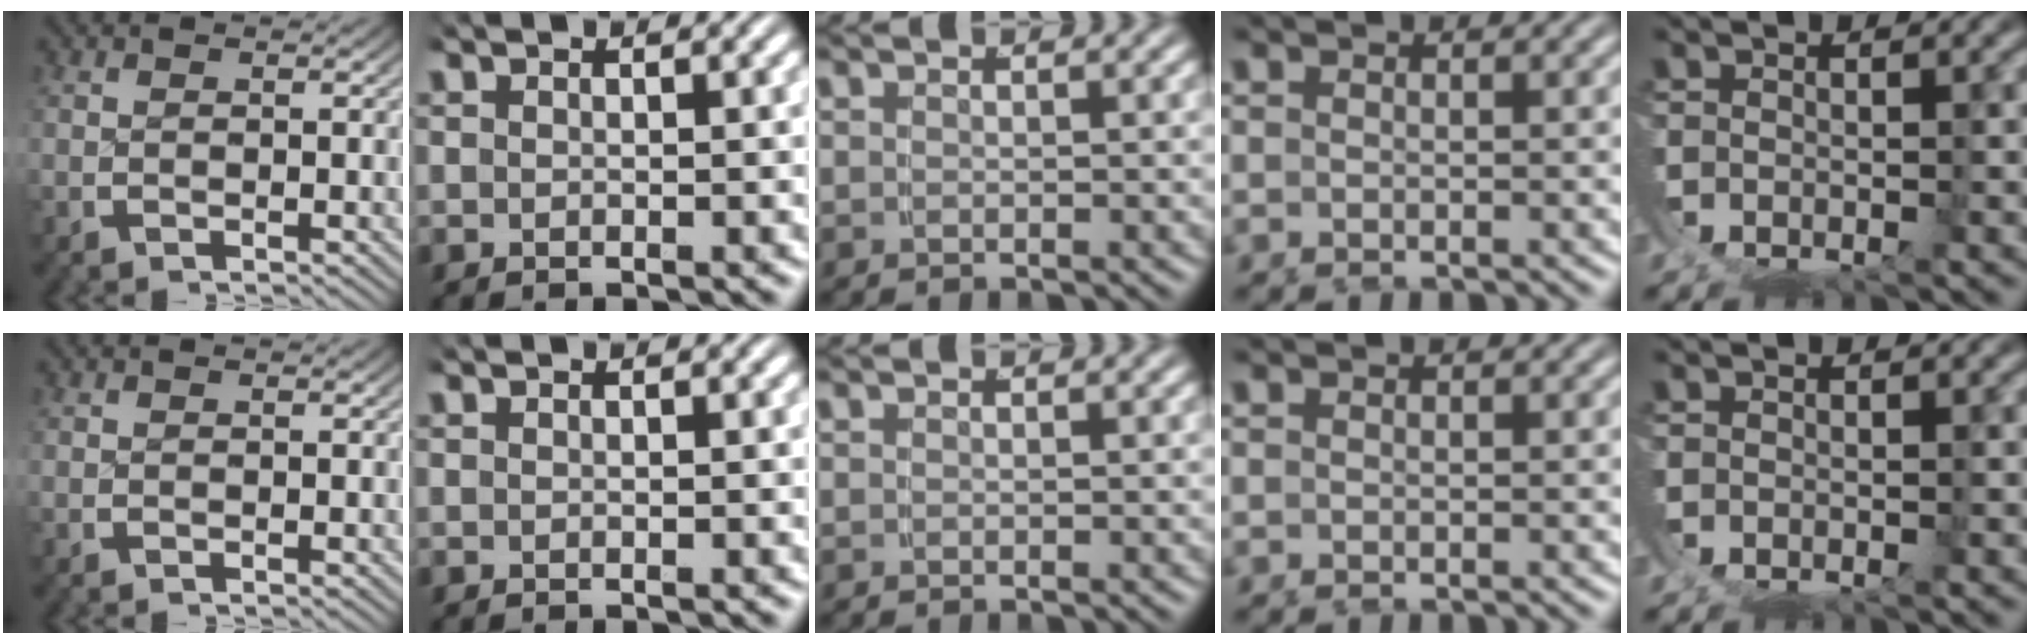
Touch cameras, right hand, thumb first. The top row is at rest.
{}